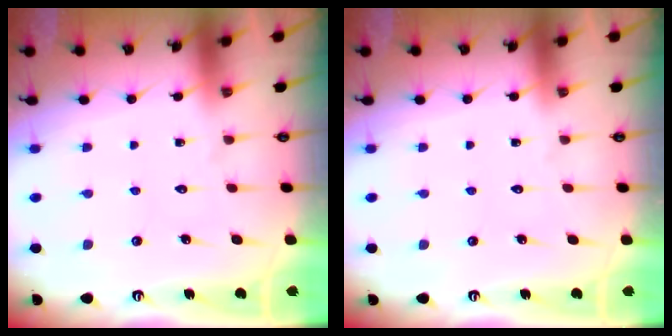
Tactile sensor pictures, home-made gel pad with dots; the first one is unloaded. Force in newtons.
{"total": 0.0}